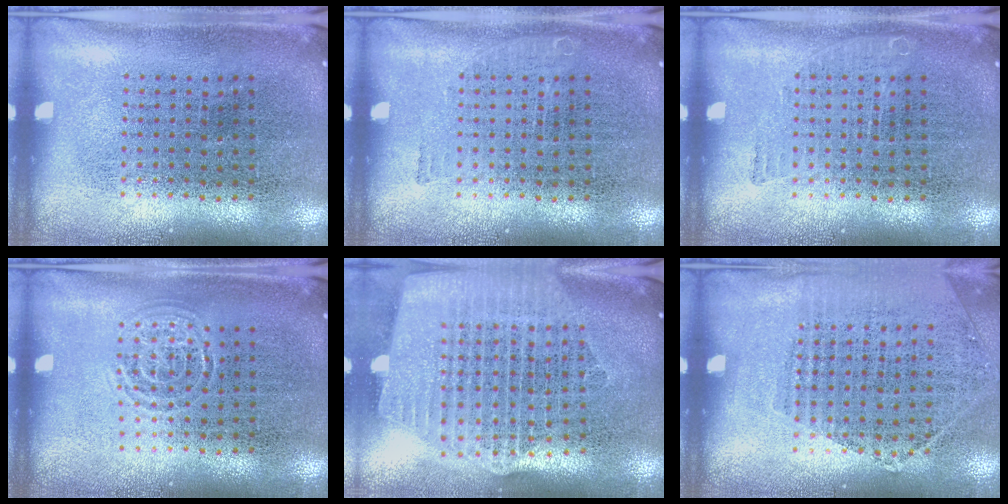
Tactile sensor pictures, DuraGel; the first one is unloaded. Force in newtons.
{"total": 0.5, "press": 0.5, "slide": 0.1}
{"total": 0.7, "press": 0.7, "slide": 0.2}
{"total": 0.8, "press": 0.8, "slide": 0.0}
{"total": 2.6, "press": 2.2, "slide": 1.4}
{"total": 1.2, "press": 1.0, "slide": 0.6}